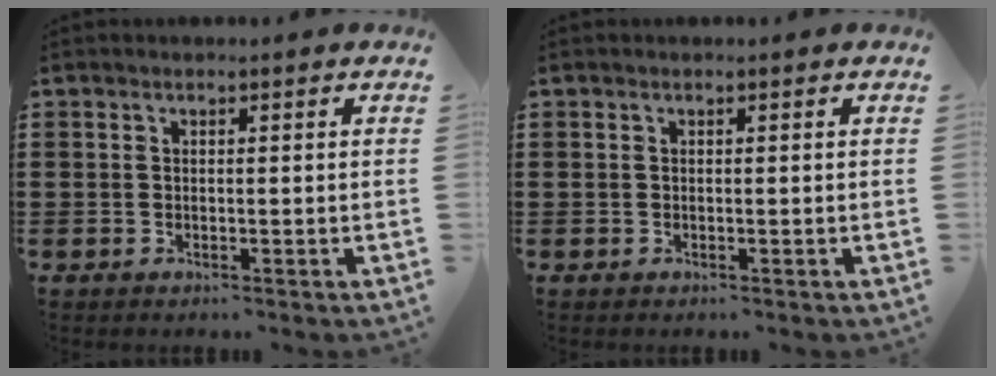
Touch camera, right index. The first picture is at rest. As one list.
[{"total": 0.0}]